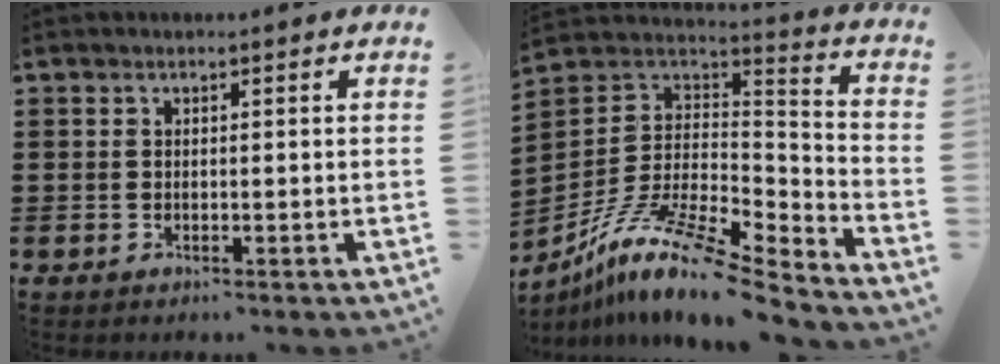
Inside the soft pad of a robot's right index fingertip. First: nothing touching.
{"total": 13.0, "force": [-9.0, 2.7, 8.9], "torque": [-0.177, 0.011, -0.174]}